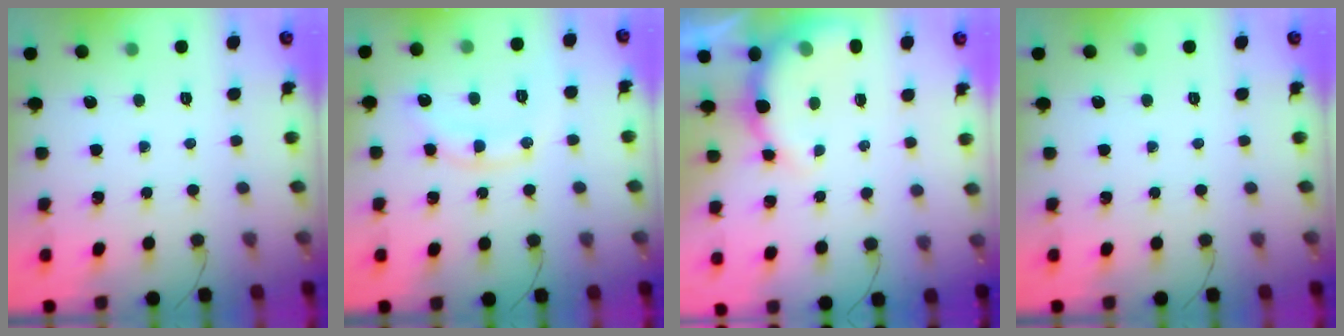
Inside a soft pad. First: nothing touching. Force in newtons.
{"total": 11.0, "press": 11.0, "slide": 0.6}
{"total": 8.0, "press": 8.0, "slide": 1.1}
{"total": 0.0}